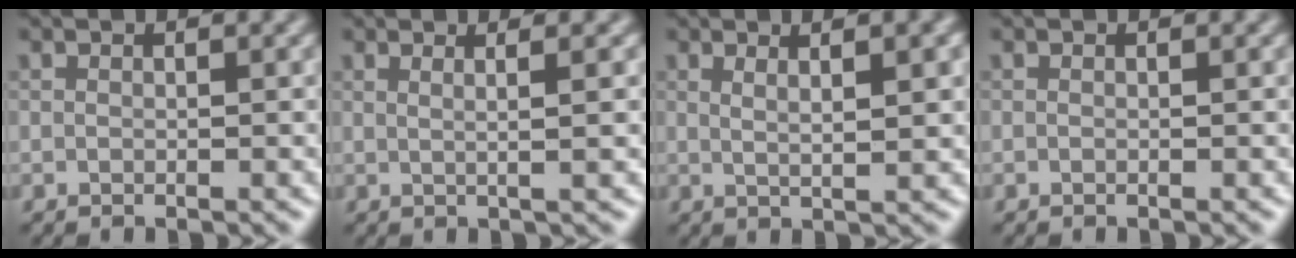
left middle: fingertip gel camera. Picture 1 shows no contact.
{"total": 2.8, "force": [0.6, 1.0, 2.6], "torque": [-0.029, 0.015, -0.015]}
{"total": 3.7, "force": [1.1, 0.9, 3.4], "torque": [-0.039, 0.008, 0.012]}
{"total": 0.0}